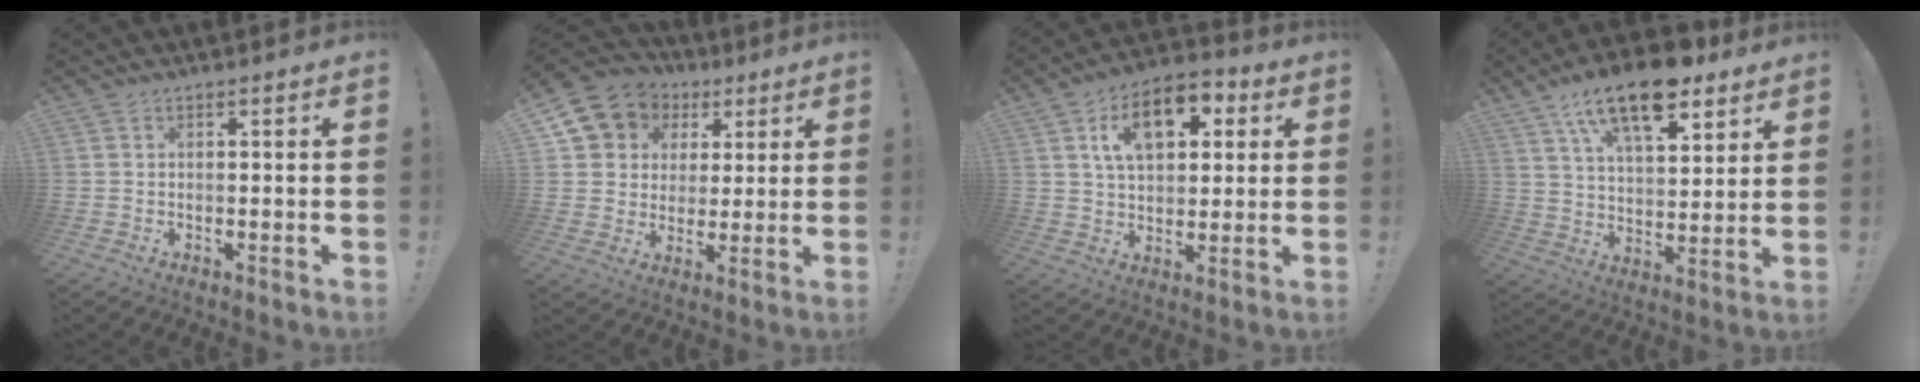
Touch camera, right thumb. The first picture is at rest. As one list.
[{"total": 10.3, "force": [4.6, 8.9, 2.8], "torque": [-0.052, -0.030, 0.098]}, {"total": 14.4, "force": [5.7, 8.7, 9.9], "torque": [-0.153, -0.004, 0.102]}, {"total": 17.4, "force": [11.3, 7.1, 11.1], "torque": [-0.188, -0.057, 0.197]}]